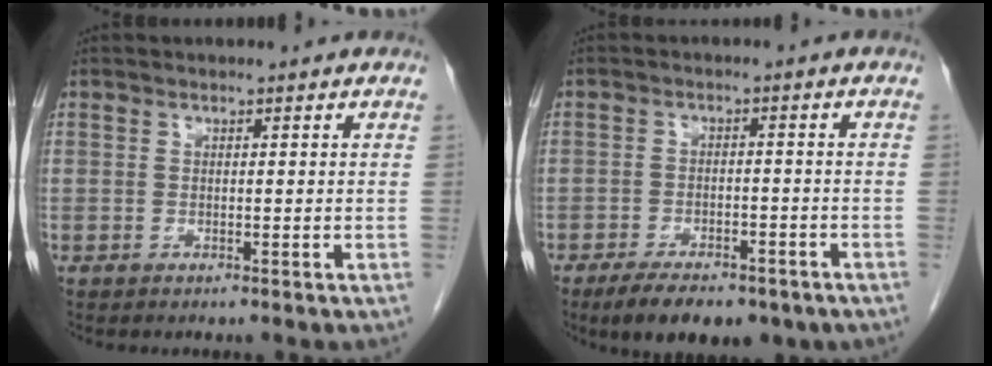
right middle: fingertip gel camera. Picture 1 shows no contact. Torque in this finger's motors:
{"motor_torque": [1.08, -1.05, 0.35, 0.07]}